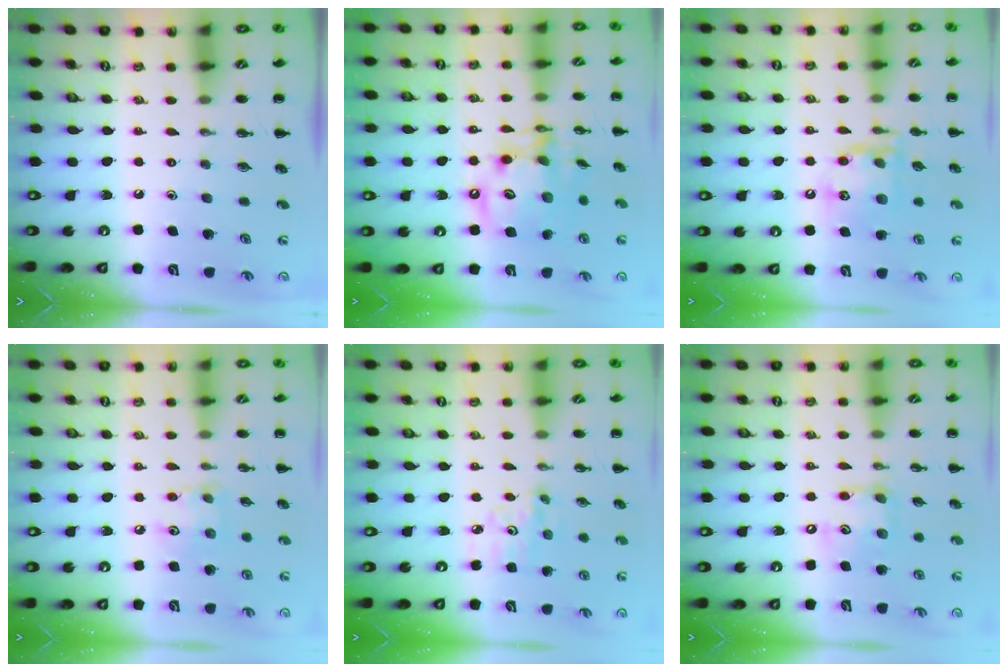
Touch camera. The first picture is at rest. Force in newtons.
{"total": 13.5, "press": 13.4, "slide": 2.0}
{"total": 15.4, "press": 15.3, "slide": 2.0}
{"total": 5.8, "press": 5.8, "slide": 1.0}
{"total": 5.2, "press": 5.0, "slide": 1.5}
{"total": 9.8, "press": 9.7, "slide": 1.4}